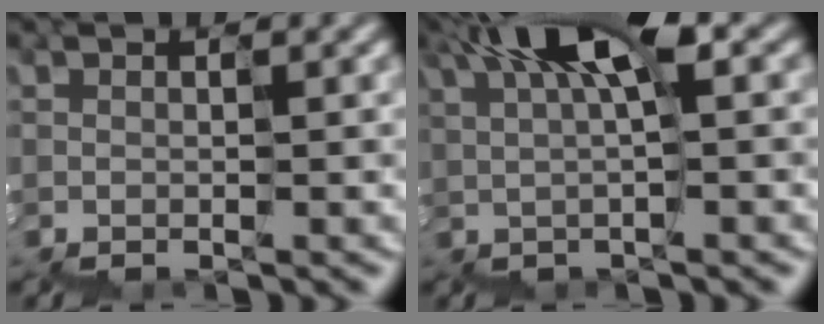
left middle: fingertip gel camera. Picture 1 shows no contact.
{"total": 5.0, "force": [1.9, 1.0, 4.5], "torque": [-0.094, 0.013, 0.032]}